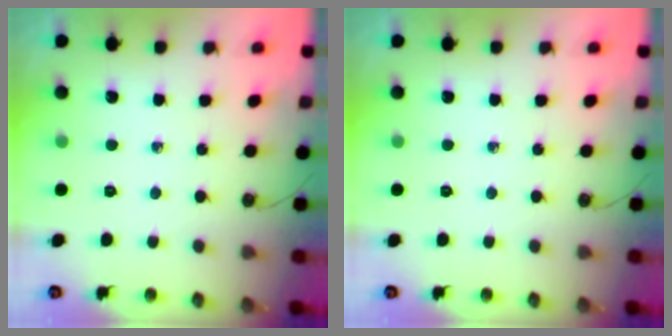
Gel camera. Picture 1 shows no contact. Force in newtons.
{"total": 0.0}